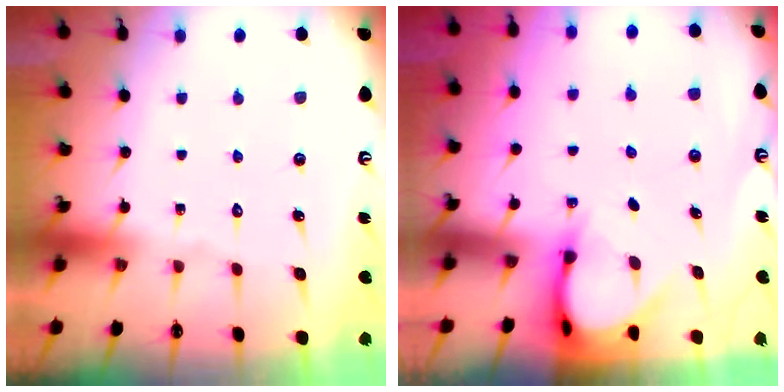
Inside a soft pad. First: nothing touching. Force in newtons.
{"total": 4.0, "press": 4.0, "slide": 0.4}